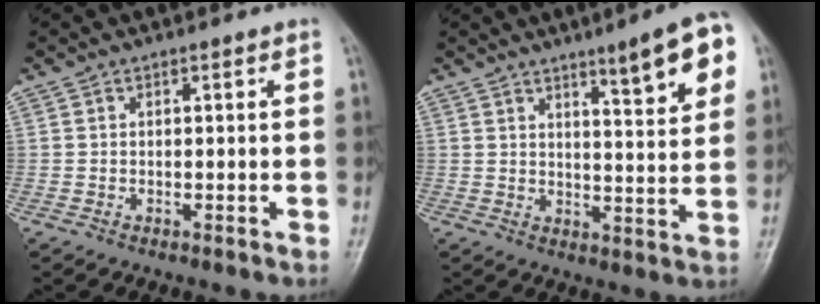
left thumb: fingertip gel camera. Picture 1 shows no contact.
{"total": 11.4, "force": [6.0, 2.0, 9.5], "torque": [-0.113, -0.026, 0.080]}